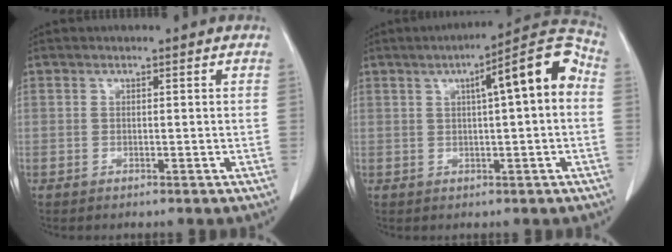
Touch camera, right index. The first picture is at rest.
{"total": 10.5, "force": [1.9, 1.3, 10.2], "torque": [-0.141, 0.034, 0.021]}